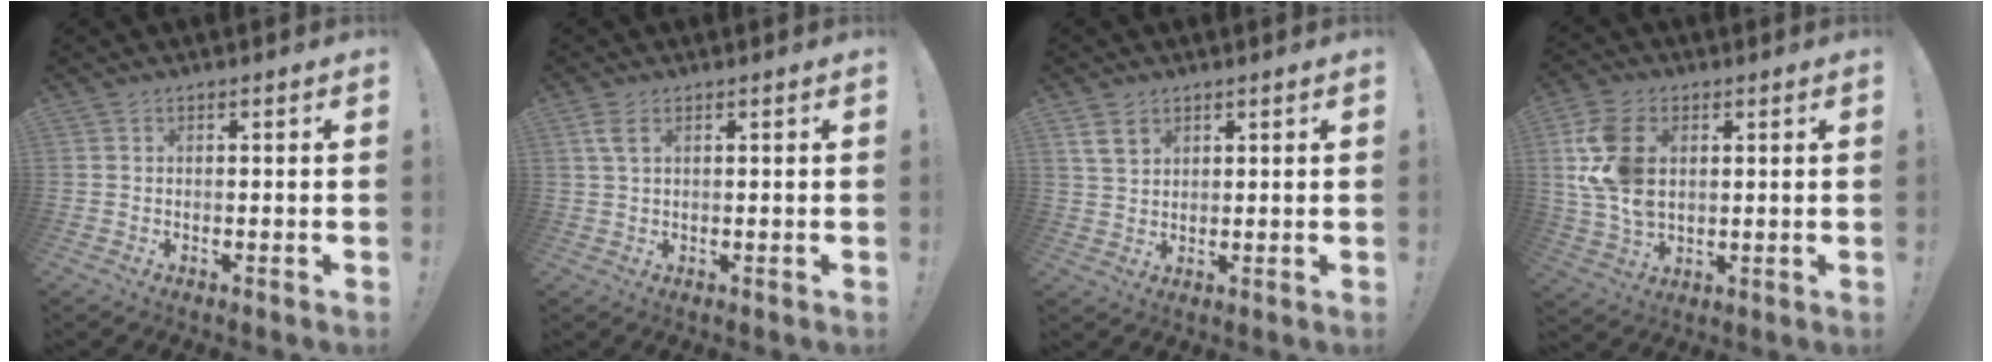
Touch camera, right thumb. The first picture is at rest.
{"total": 3.6, "force": [1.5, 1.7, 2.9], "torque": [-0.054, 0.002, 0.027]}
{"total": 5.5, "force": [3.2, 3.5, 2.6], "torque": [-0.045, -0.005, 0.063]}
{"total": 14.9, "force": [3.3, 10.2, 10.4], "torque": [-0.204, -0.004, 0.062]}